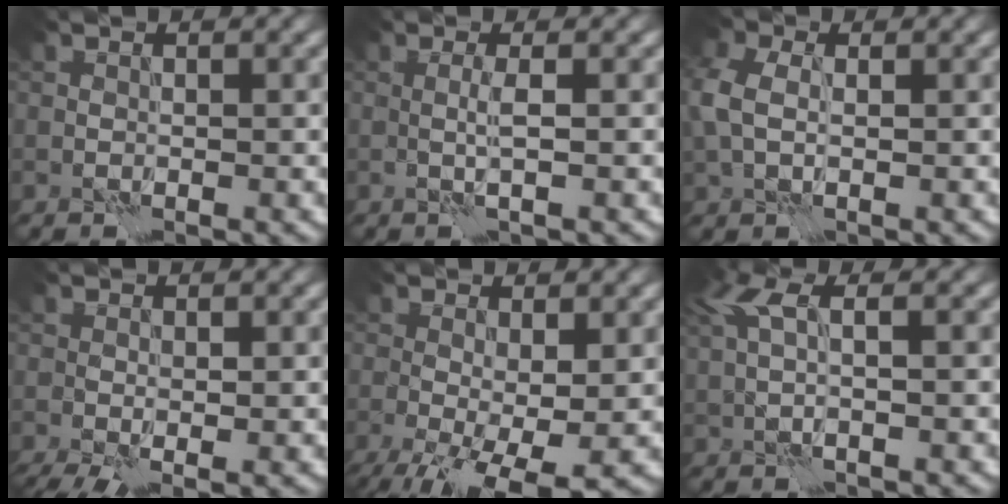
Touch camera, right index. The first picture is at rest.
{"total": 1.5, "force": [0.0, 0.1, 1.5], "torque": [-0.032, 0.000, -0.003]}
{"total": 4.4, "force": [0.3, 3.1, 3.1], "torque": [-0.092, 0.006, 0.004]}
{"total": 2.9, "force": [-1.0, 1.0, 2.4], "torque": [-0.051, -0.010, -0.019]}
{"total": 7.9, "force": [-2.9, 2.9, 6.7], "torque": [-0.120, -0.026, -0.037]}
{"total": 3.5, "force": [1.2, 1.2, 3.1], "torque": [-0.065, 0.008, 0.020]}